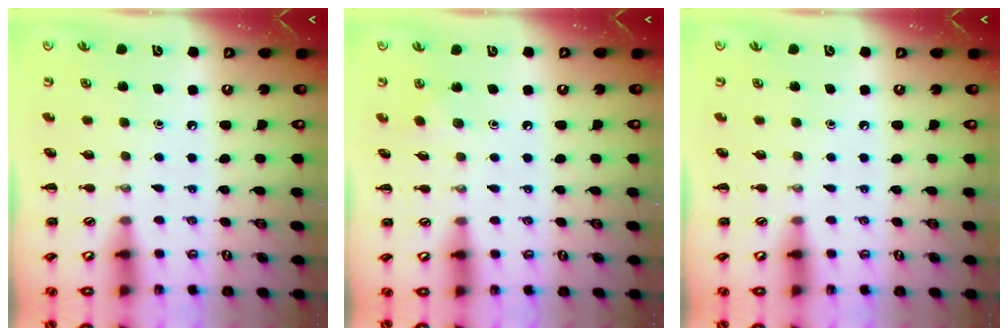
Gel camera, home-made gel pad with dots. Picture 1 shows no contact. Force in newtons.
{"total": 2.0, "press": 1.9, "slide": 0.7}
{"total": 0.0}